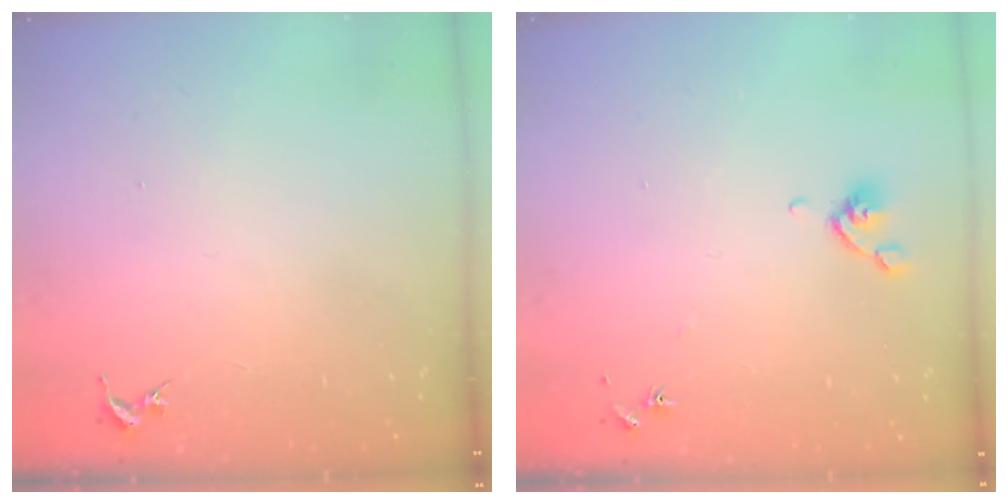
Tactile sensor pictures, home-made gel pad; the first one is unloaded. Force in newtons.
{"total": 5.8, "press": 5.6, "slide": 1.7}